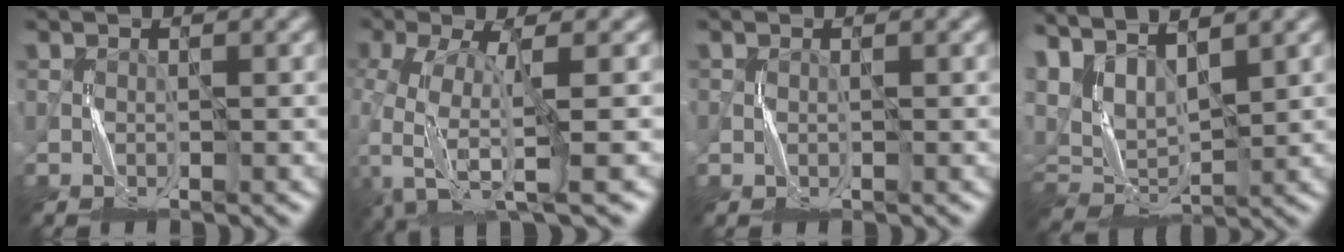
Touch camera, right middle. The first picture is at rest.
{"total": 7.5, "force": [-3.3, 2.5, 6.3], "torque": [-0.153, -0.006, -0.068]}
{"total": 0.0}
{"total": 4.8, "force": [2.7, 2.5, 3.1], "torque": [-0.074, 0.005, 0.054]}